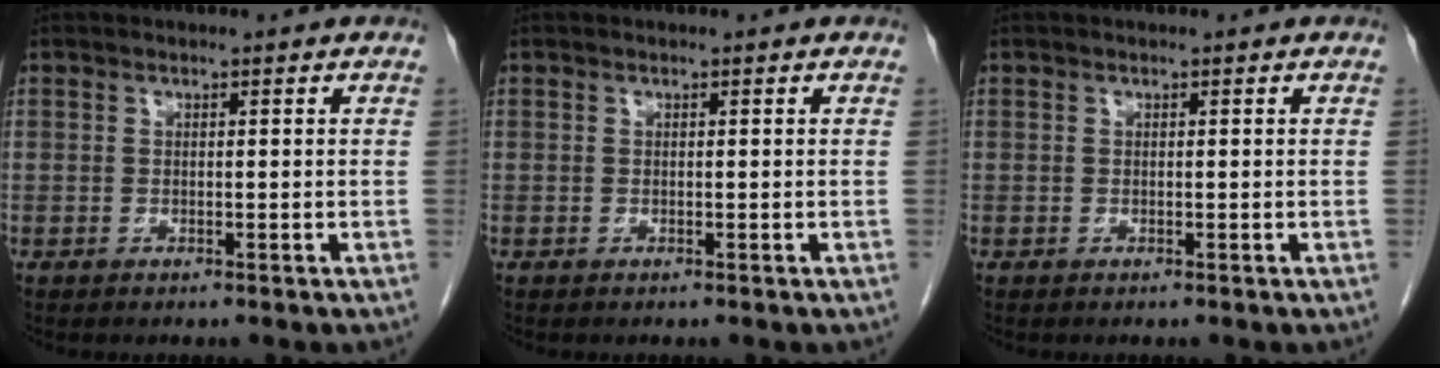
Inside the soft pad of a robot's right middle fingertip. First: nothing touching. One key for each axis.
{"total": 0.0}
{"total": 0.0}